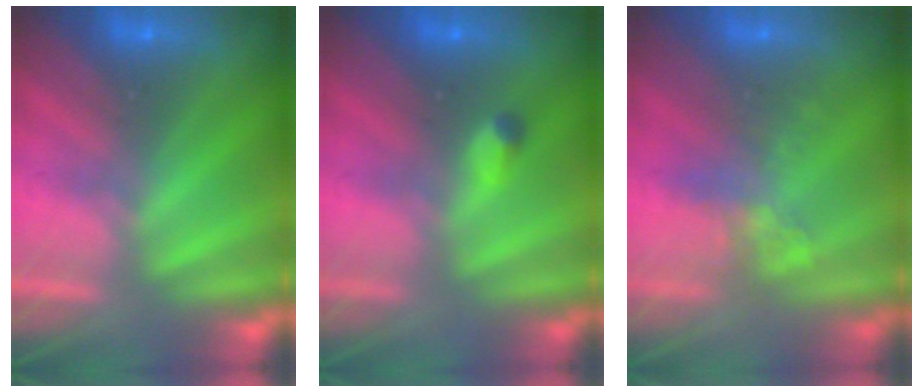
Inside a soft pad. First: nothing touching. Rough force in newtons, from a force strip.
{"total": 2.4}
{"total": 2.5}